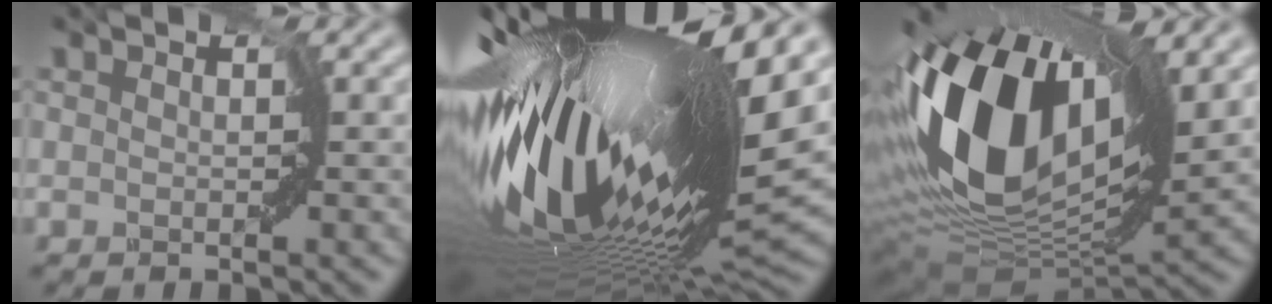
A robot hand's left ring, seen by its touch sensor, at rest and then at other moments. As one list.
[{"total": 19.0, "force": [3.3, 4.6, 18.1], "torque": [-0.360, -0.049, 0.087]}, {"total": 16.2, "force": [3.8, 9.0, 12.9], "torque": [-0.290, 0.019, 0.064]}]